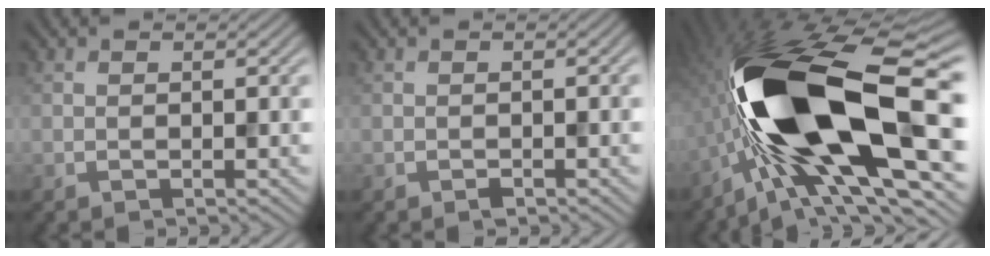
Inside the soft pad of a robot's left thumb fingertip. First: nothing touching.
{"total": 0.8, "force": [-0.6, 0.4, 0.5], "torque": [-0.007, -0.001, -0.009]}
{"total": 21.8, "force": [-3.3, 9.0, 19.5], "torque": [-0.380, -0.006, -0.055]}